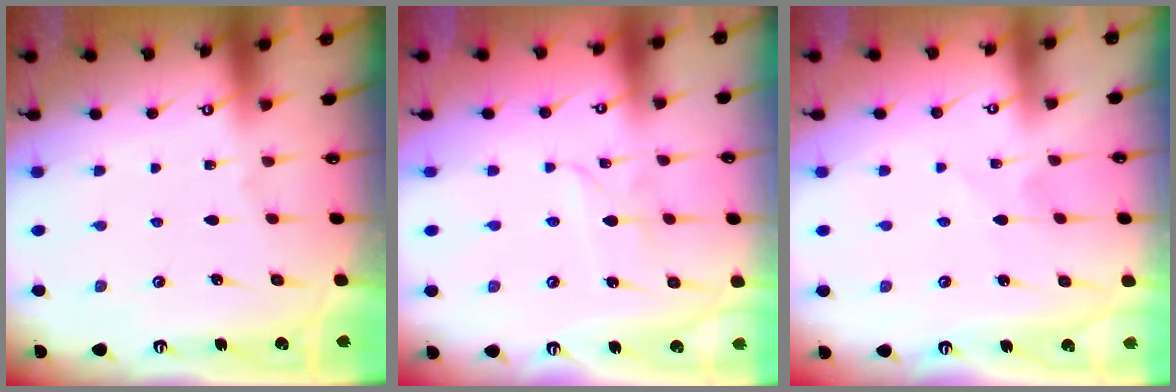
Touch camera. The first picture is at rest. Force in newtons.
{"total": 2.4, "press": 2.4, "slide": 0.3}
{"total": 2.5, "press": 2.5, "slide": 0.3}